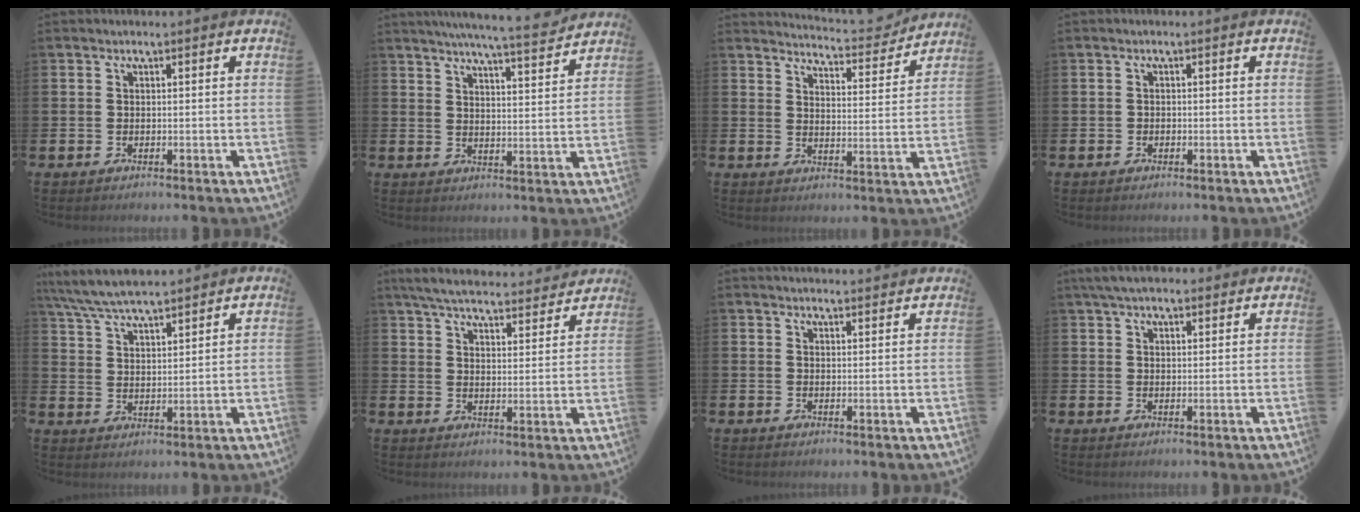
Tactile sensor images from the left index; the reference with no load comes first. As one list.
[{"total": 6.9, "force": [6.6, -0.4, 2.0], "torque": [-0.046, -0.039, 0.115]}, {"total": 5.4, "force": [5.4, 0.3, 0.6], "torque": [-0.021, -0.043, 0.092]}, {"total": 0.7, "force": [-0.3, 0.6, 0.2], "torque": [-0.007, 0.005, -0.007]}, {"total": 6.7, "force": [6.4, 0.8, 1.8], "torque": [-0.062, -0.026, 0.117]}, {"total": 6.3, "force": [6.0, 1.0, 1.5], "torque": [-0.049, -0.039, 0.106]}, {"total": 2.2, "force": [2.2, 0.2, 0.0], "torque": [0.006, -0.013, 0.037]}, {"total": 4.3, "force": [3.8, 1.4, 1.5], "torque": [-0.037, -0.006, 0.071]}]